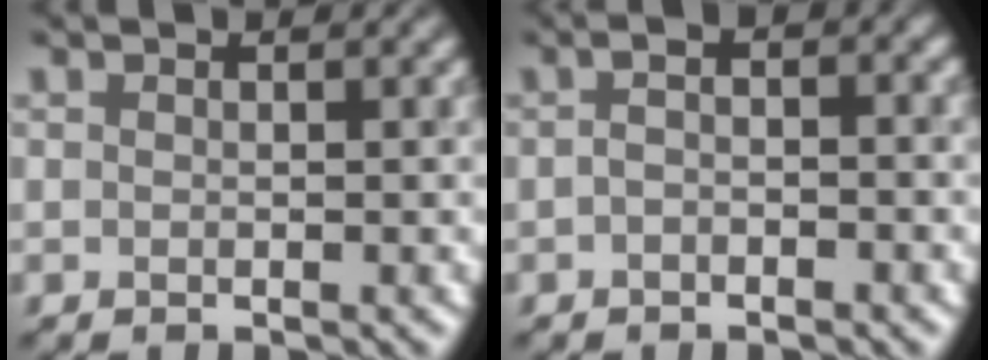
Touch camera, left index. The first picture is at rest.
{"total": 1.6, "force": [-0.5, 0.5, 1.4], "torque": [-0.028, 0.001, -0.015]}